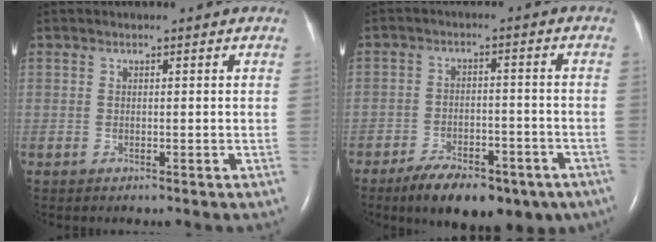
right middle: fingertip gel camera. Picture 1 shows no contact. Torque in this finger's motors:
{"motor_torque": [1.10, -1.04, 0.20, 0.11]}